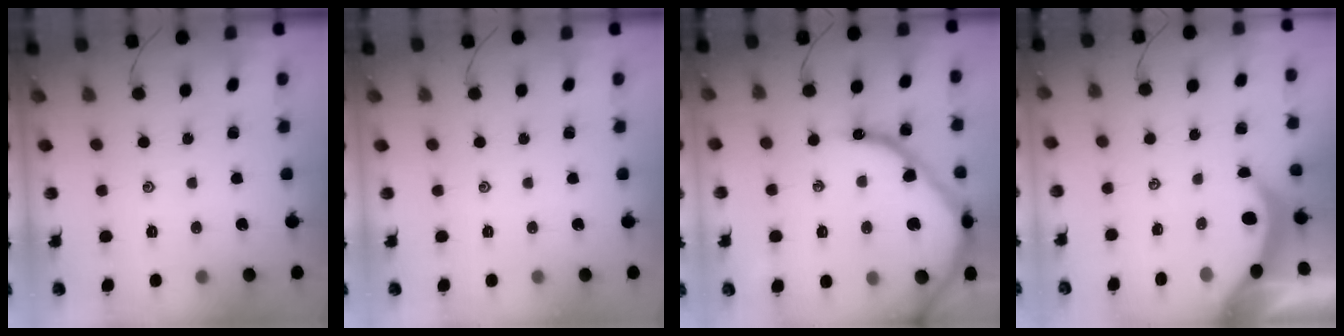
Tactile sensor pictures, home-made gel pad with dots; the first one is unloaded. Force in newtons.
{"total": 0.0}
{"total": 18.1, "press": 18.1, "slide": 1.5}
{"total": 3.6, "press": 3.6, "slide": 0.4}